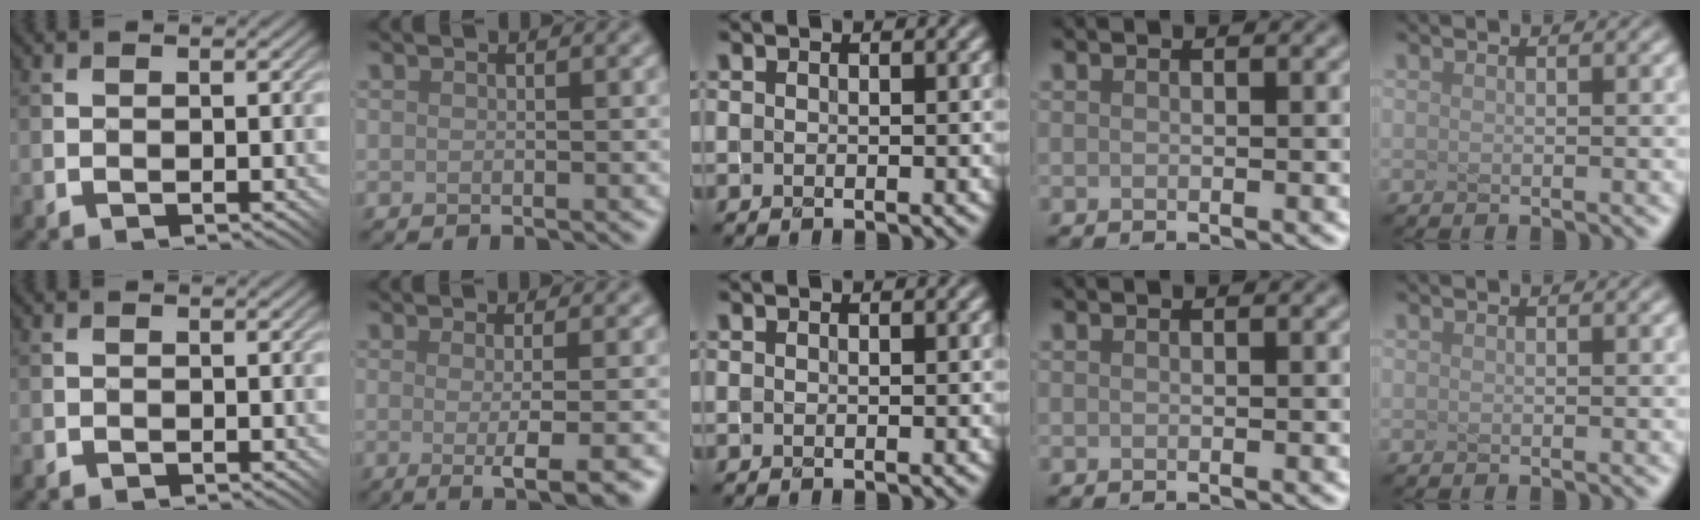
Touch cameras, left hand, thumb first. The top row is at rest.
{"thumb": {"total": 0.8, "force": [-0.6, 0.5, 0.0], "torque": [0.002, -0.002, -0.012]}, "index": {"total": 5.0, "force": [-1.0, 1.2, 4.8], "torque": [-0.062, -0.006, -0.013]}}